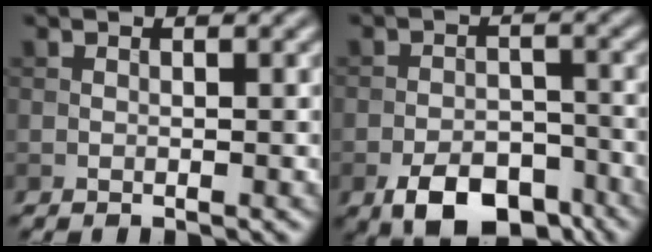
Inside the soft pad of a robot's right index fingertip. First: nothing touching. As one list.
[{"total": 7.4, "force": [-4.7, 3.8, 4.4], "torque": [-0.064, -0.006, -0.076]}]